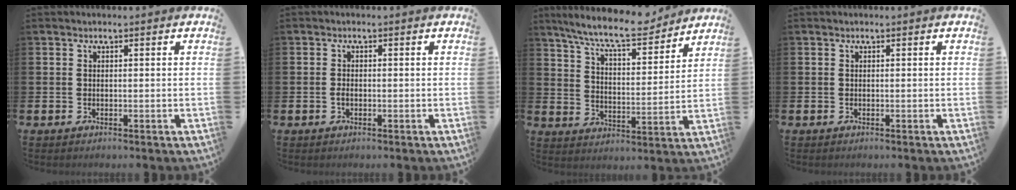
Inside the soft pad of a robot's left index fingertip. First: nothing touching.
{"total": 1.0, "force": [-0.4, 0.6, 0.7], "torque": [-0.013, 0.002, -0.009]}
{"total": 9.6, "force": [8.7, 1.4, 3.8], "torque": [-0.101, -0.050, 0.152]}
{"total": 0.0}